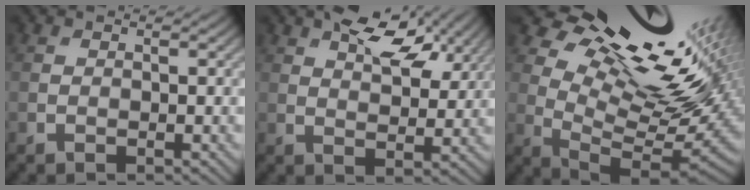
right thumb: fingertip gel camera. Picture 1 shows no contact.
{"total": 9.3, "force": [5.1, 4.1, 6.6], "torque": [-0.118, 0.007, 0.090]}
{"total": 18.1, "force": [8.9, 8.4, 13.4], "torque": [-0.224, 0.018, 0.157]}